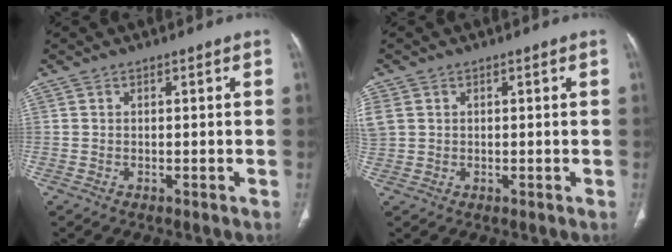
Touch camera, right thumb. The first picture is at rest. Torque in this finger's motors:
{"motor_torque": [-1.16, 2.15, 2.17, 0.48, 0.82]}